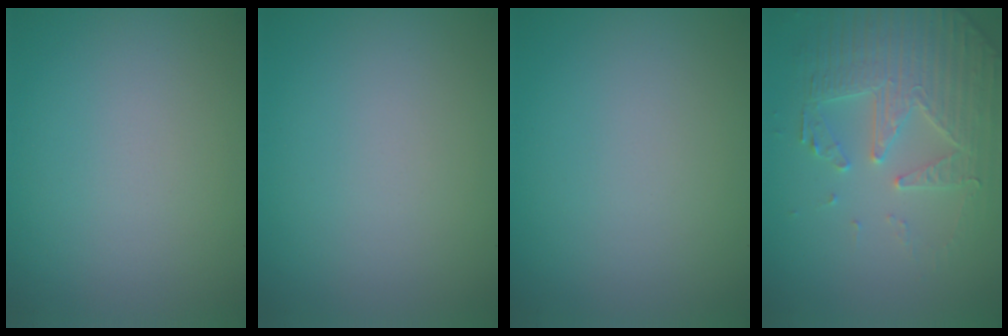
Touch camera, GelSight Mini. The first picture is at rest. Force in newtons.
{"total": 0.0}
{"total": 0.0}
{"total": 4.4, "press": 4.2, "slide": 1.3}